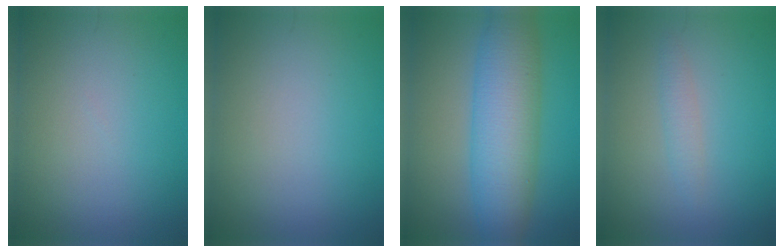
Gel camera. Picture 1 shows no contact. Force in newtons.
{"total": 0.0}
{"total": 8.2, "press": 8.2, "slide": 0.3}
{"total": 1.3, "press": 1.3, "slide": 0.0}